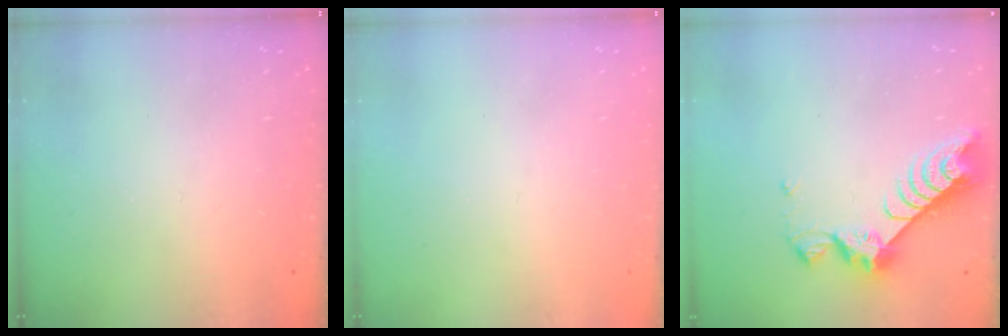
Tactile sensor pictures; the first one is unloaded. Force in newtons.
{"total": 0.5, "press": 0.5, "slide": 0.1}
{"total": 8.1, "press": 8.1, "slide": 0.8}